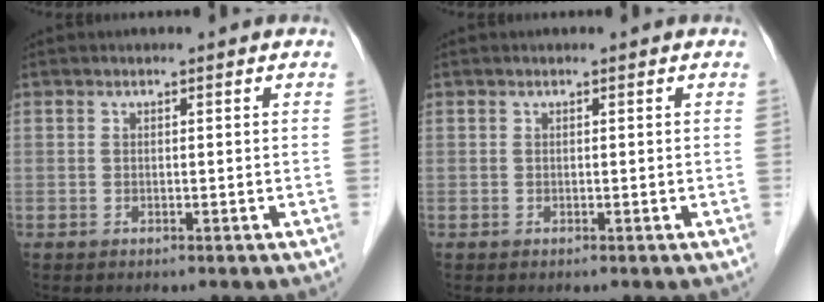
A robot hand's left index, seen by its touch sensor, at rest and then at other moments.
{"total": 0.0}